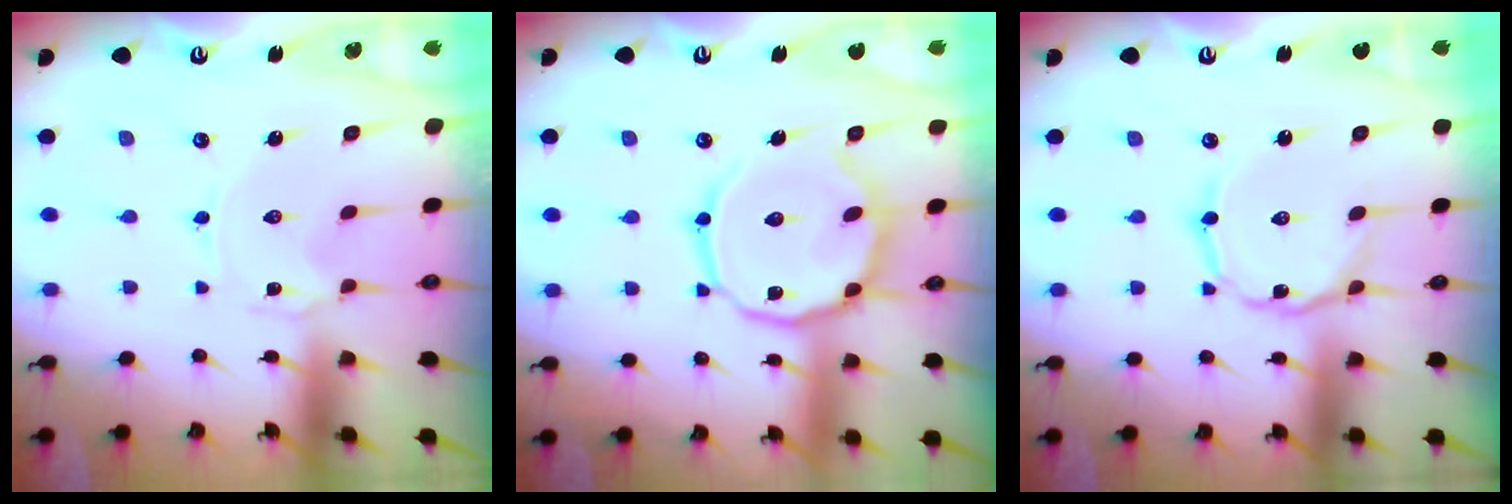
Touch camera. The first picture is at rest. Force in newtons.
{"total": 16.0, "press": 16.0, "slide": 1.3}
{"total": 5.0, "press": 5.0, "slide": 0.3}